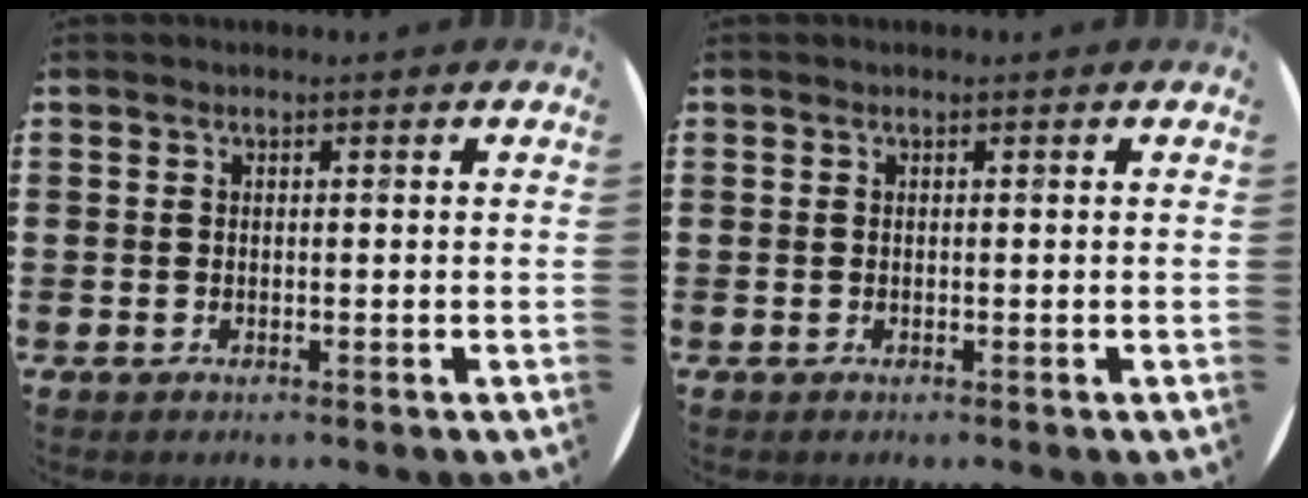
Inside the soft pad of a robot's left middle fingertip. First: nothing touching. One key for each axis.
{"total": 0.0}